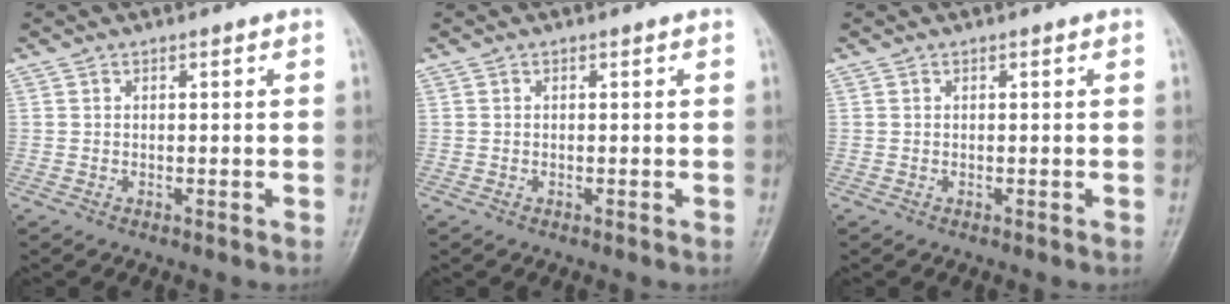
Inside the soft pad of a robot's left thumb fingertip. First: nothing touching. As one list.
[{"total": 0.0}, {"total": 0.0}]